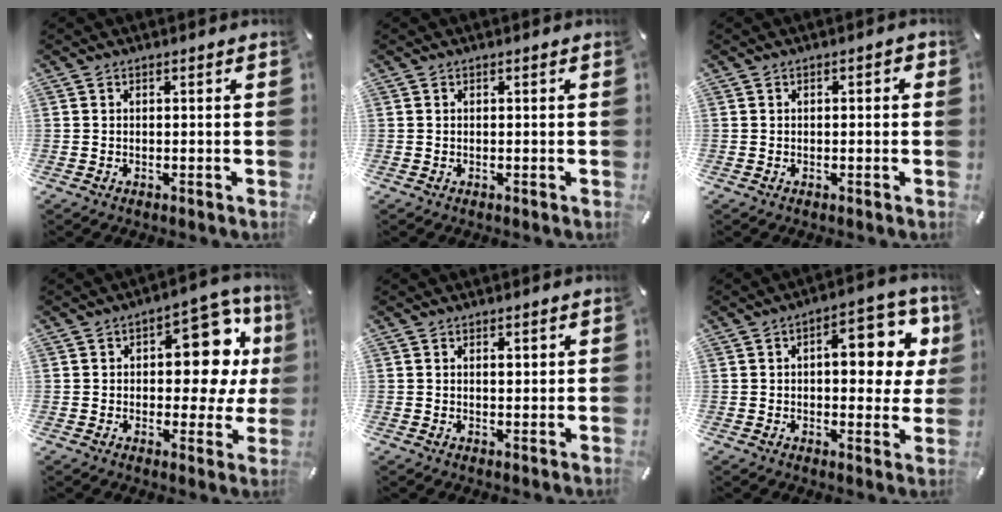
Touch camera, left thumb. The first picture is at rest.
{"total": 0.0}
{"total": 1.0, "force": [-0.2, 0.5, 0.9], "torque": [-0.016, 0.003, -0.004]}
{"total": 17.1, "force": [3.8, 9.9, 13.4], "torque": [-0.151, -0.025, 0.063]}
{"total": 1.3, "force": [0.5, 0.8, 1.0], "torque": [-0.004, -0.004, 0.005]}
{"total": 14.0, "force": [3.6, 6.9, 11.6], "torque": [-0.137, -0.015, 0.054]}